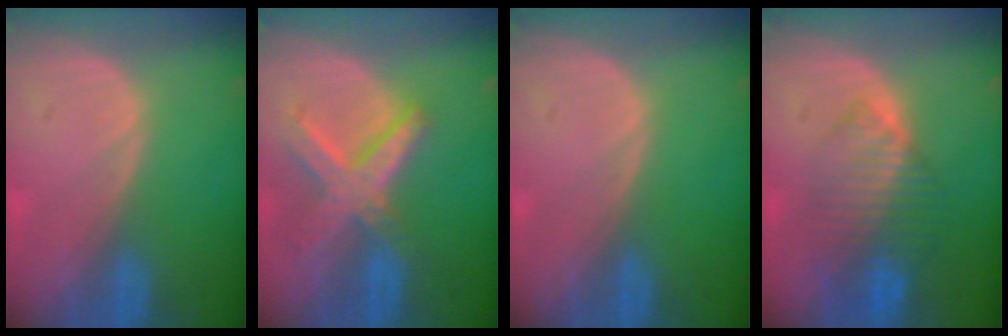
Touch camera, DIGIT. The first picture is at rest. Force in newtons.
{"total": 8.4, "press": 7.1, "slide": 4.3}
{"total": 0.0}
{"total": 8.2, "press": 7.2, "slide": 3.9}